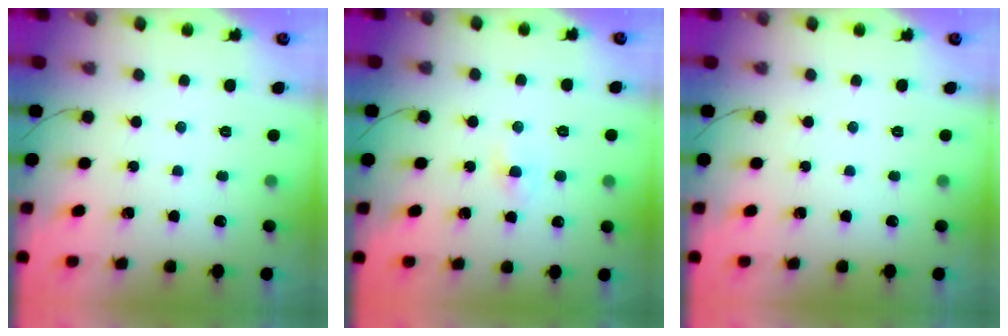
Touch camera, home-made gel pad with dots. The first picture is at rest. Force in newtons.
{"total": 2.1, "press": 1.9, "slide": 0.7}
{"total": 0.0}